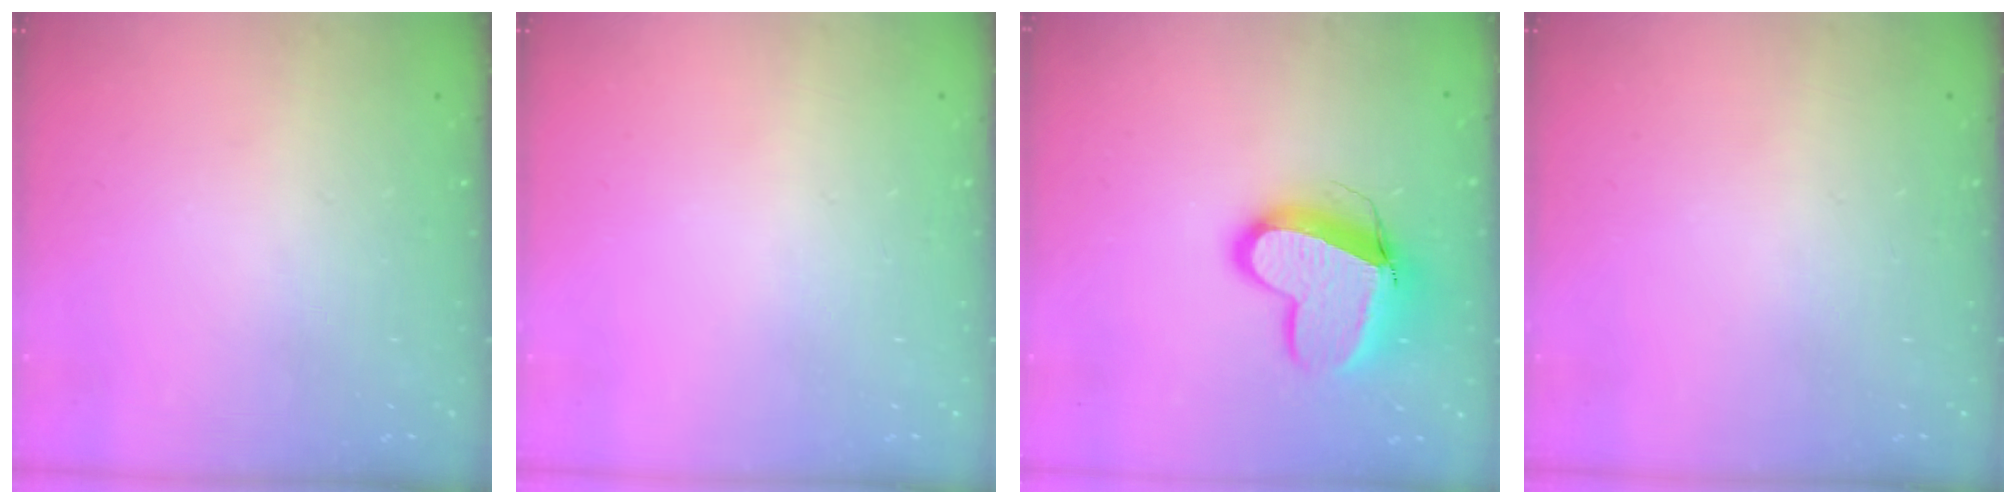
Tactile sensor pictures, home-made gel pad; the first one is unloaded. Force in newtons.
{"total": 0.0}
{"total": 13.6, "press": 13.5, "slide": 1.7}
{"total": 0.0}